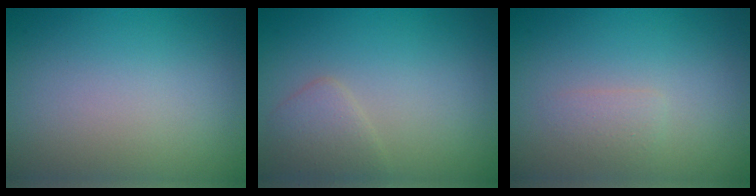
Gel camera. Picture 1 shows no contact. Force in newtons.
{"total": 2.0, "press": 2.0, "slide": 0.0}
{"total": 1.1, "press": 1.1, "slide": 0.1}